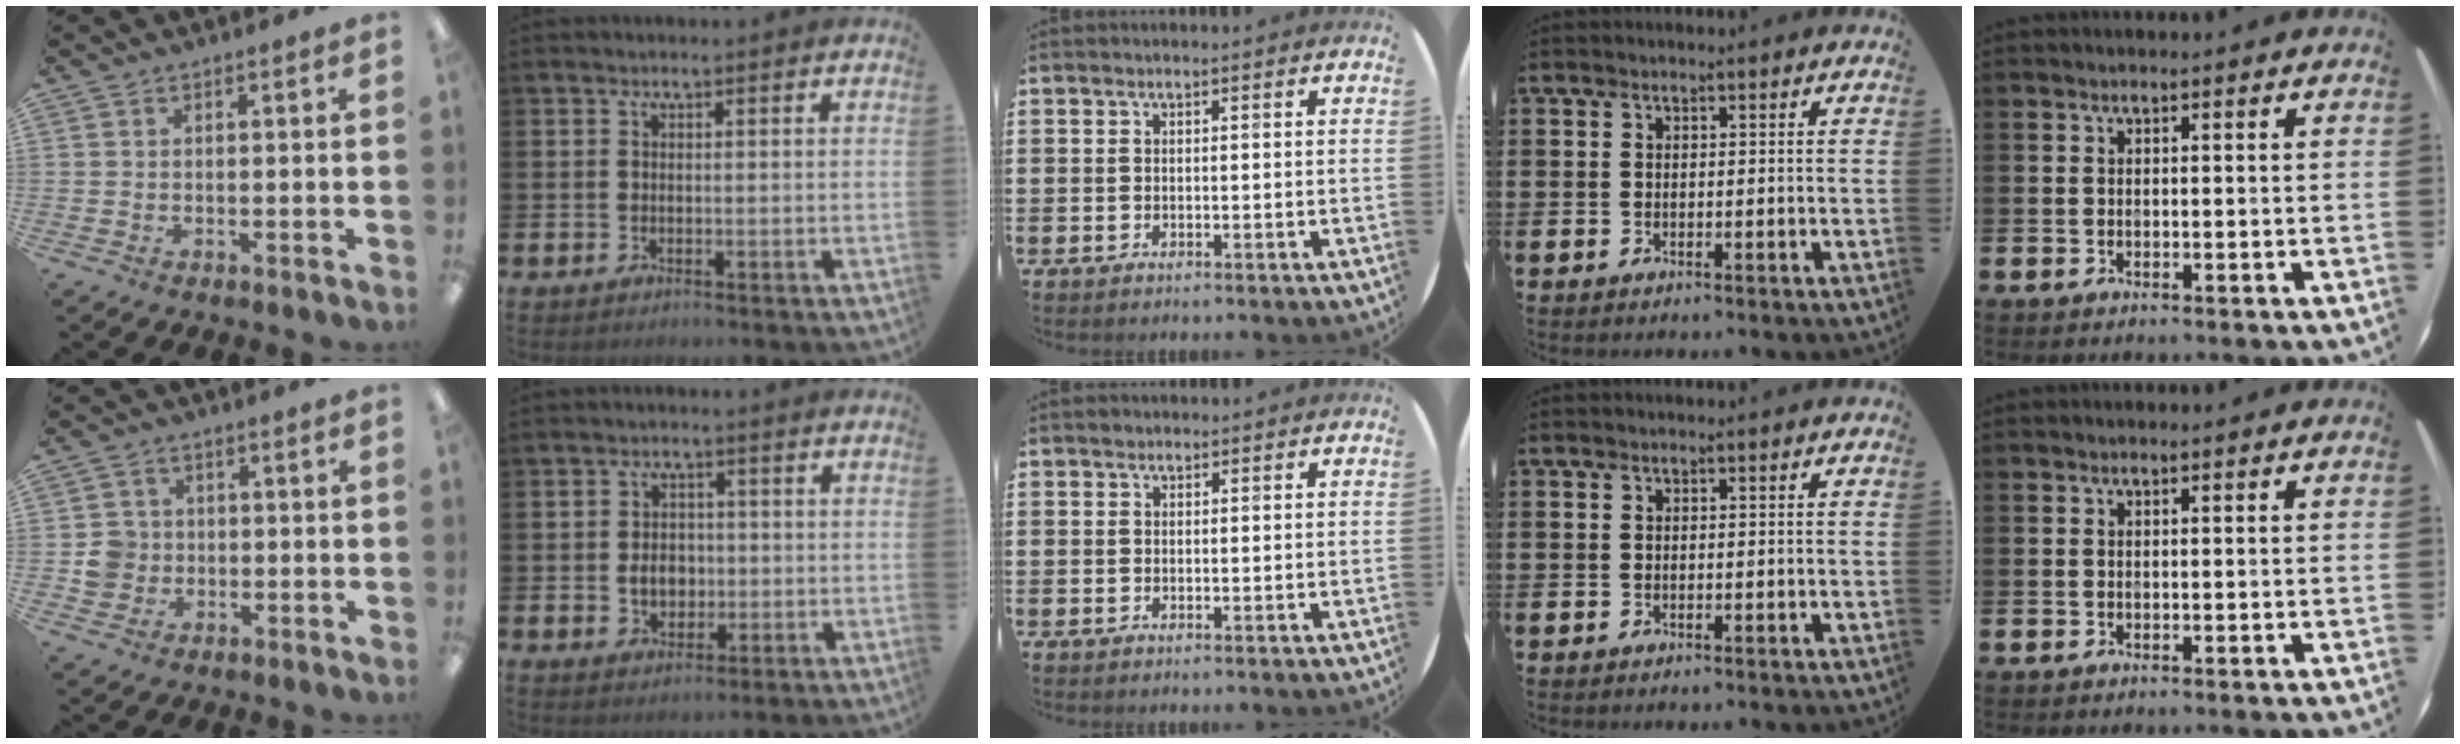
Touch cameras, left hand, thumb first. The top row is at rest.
{"thumb": {"total": 5.7, "force": [-0.6, 5.5, 1.3], "torque": [-0.014, 0.012, -0.009]}, "index": {"total": 3.8, "force": [-0.4, 3.0, 2.3], "torque": [-0.031, 0.001, -0.017]}, "middle": {"total": 0.5, "force": [0.4, 0.3, 0.0], "torque": [0.010, 0.001, 0.006]}}